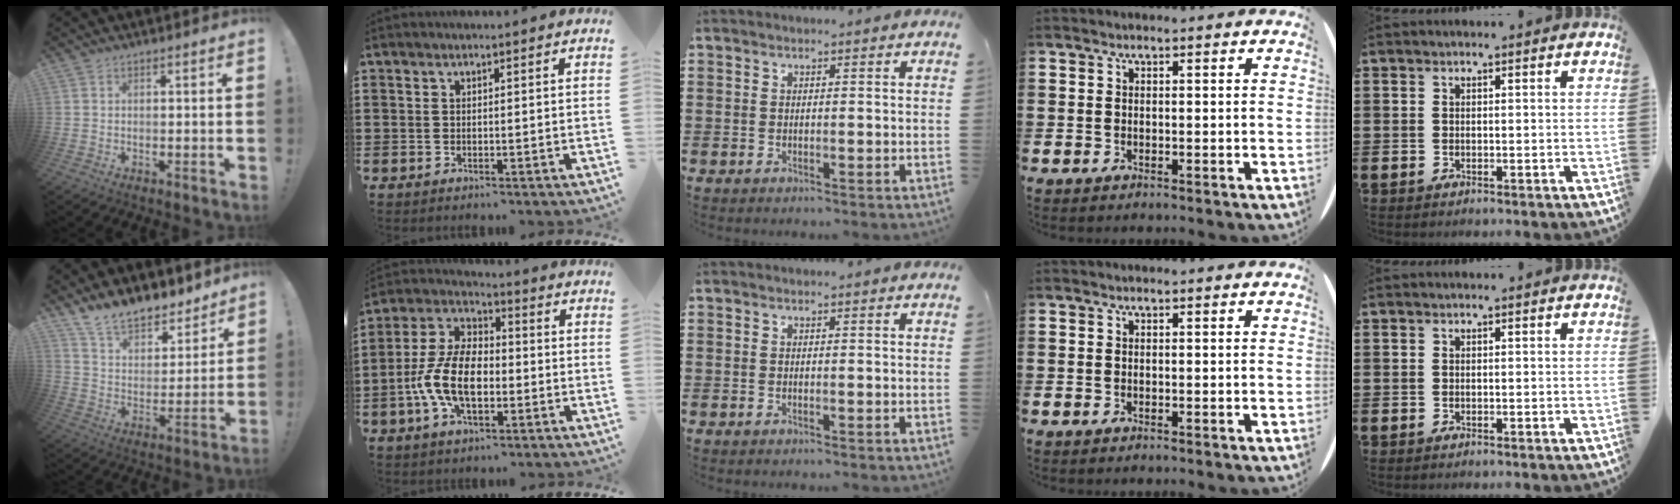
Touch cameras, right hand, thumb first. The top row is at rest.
{"thumb": {"total": 11.8, "force": [10.7, 4.0, 2.7], "torque": [-0.066, -0.084, 0.201]}, "index": {"total": 10.5, "force": [-2.8, 5.8, 8.3], "torque": [-0.206, -0.003, -0.060]}}